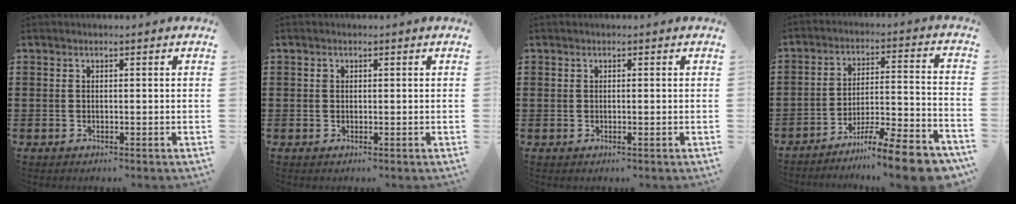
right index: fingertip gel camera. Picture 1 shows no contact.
{"total": 0.6, "force": [0.2, 0.5, 0.2], "torque": [-0.005, 0.002, 0.003]}
{"total": 0.6, "force": [-0.1, 0.0, 0.5], "torque": [-0.010, -0.005, -0.001]}
{"total": 11.2, "force": [-9.2, 0.7, 6.2], "torque": [-0.082, 0.024, -0.174]}